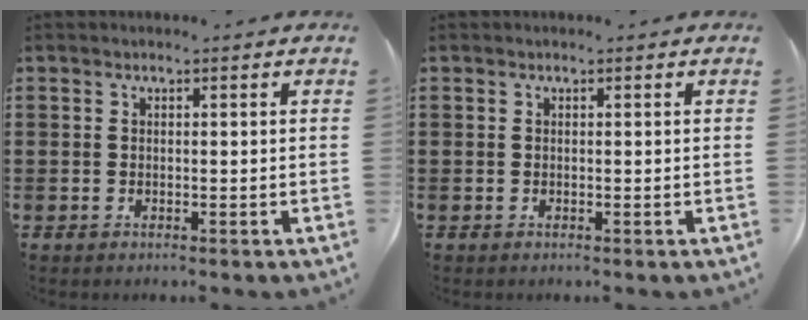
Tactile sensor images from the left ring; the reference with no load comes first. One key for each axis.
{"total": 0.0}